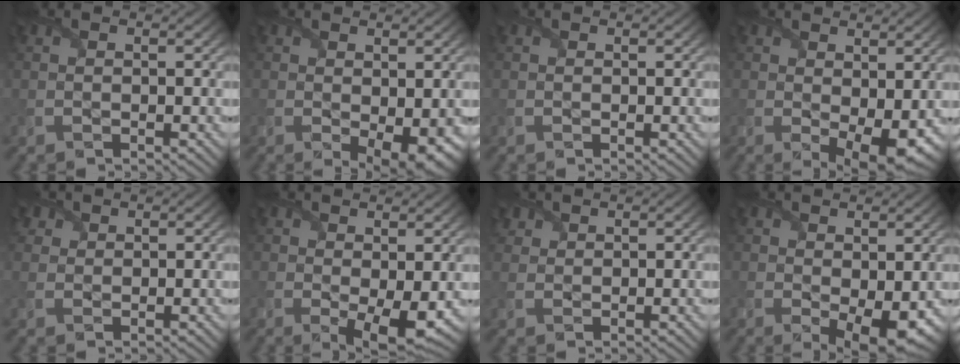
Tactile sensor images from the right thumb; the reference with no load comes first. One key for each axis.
{"total": 4.6, "fx": -0.5, "fy": 2.3, "fz": 3.9, "tx": -0.065, "ty": -0.020, "tz": 0.004}
{"total": 0.0}
{"total": 6.0, "fx": 0.1, "fy": 3.2, "fz": 5.1, "tx": -0.089, "ty": -0.026, "tz": 0.016}
{"total": 2.5, "fx": 1.6, "fy": 1.7, "fz": 0.7, "tx": -0.023, "ty": -0.002, "tz": 0.035}
{"total": 5.1, "fx": 0.3, "fy": 2.1, "fz": 4.6, "tx": -0.083, "ty": -0.018, "tz": 0.012}
{"total": 2.0, "fx": 1.5, "fy": 1.3, "fz": 0.4, "tx": -0.015, "ty": 0.001, "tz": 0.032}
{"total": 5.5, "fx": -0.3, "fy": 2.9, "fz": 4.6, "tx": -0.084, "ty": -0.024, "tz": 0.010}